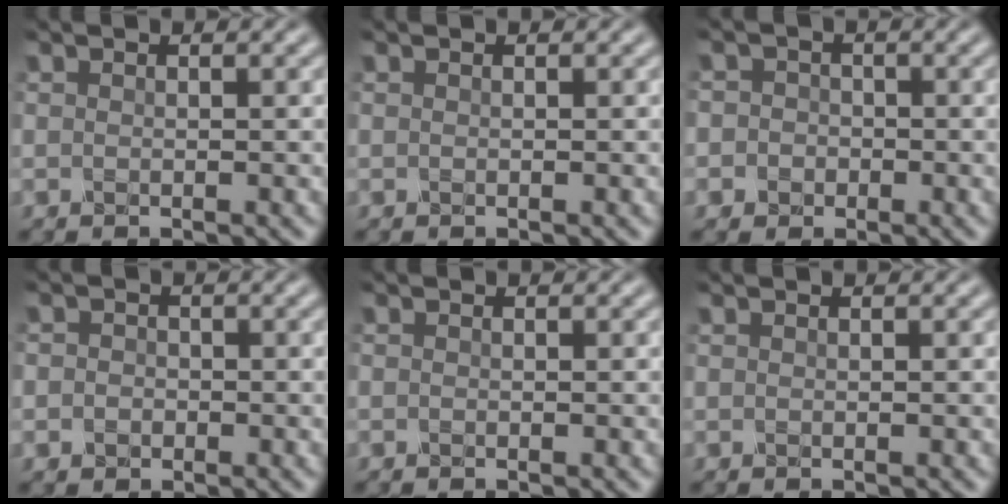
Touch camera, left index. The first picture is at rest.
{"total": 0.0}
{"total": 3.3, "force": [-0.4, 3.2, 0.9], "torque": [0.015, 0.014, -0.036]}
{"total": 1.7, "force": [-0.1, 1.6, 0.6], "torque": [0.005, 0.002, -0.016]}
{"total": 0.0}
{"total": 0.0}